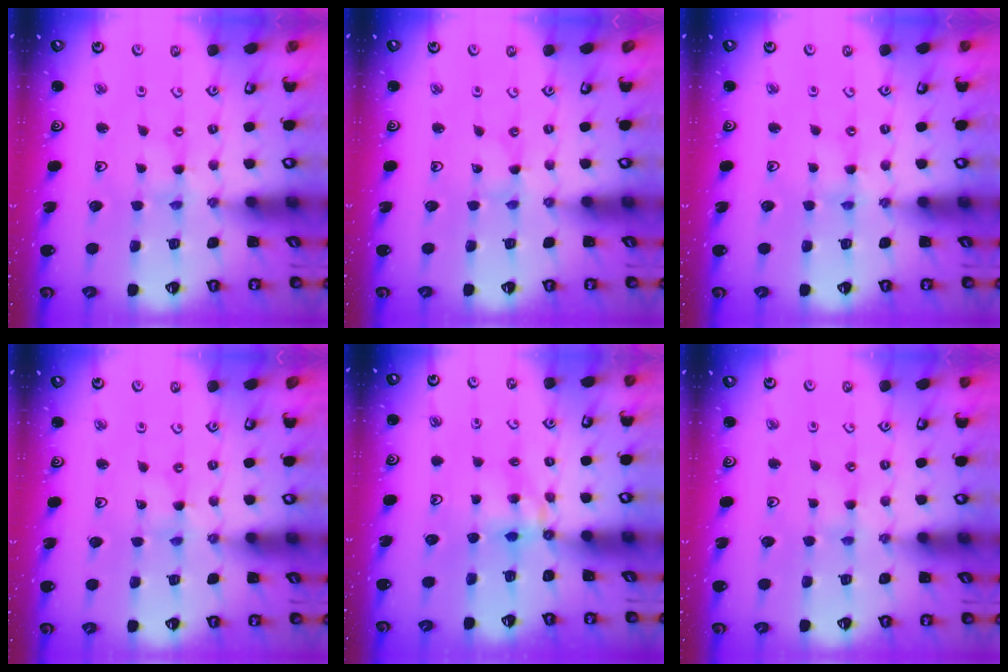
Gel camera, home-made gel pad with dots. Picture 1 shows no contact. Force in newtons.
{"total": 0.0}
{"total": 2.2, "press": 2.2, "slide": 0.4}
{"total": 0.0}
{"total": 5.2, "press": 5.2, "slide": 0.6}
{"total": 2.1, "press": 2.1, "slide": 0.2}